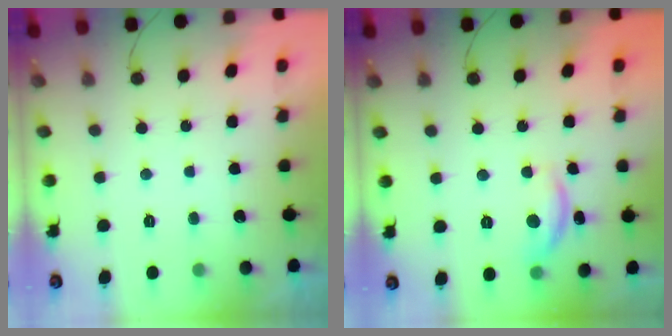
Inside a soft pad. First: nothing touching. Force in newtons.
{"total": 9.0, "press": 9.0, "slide": 0.6}